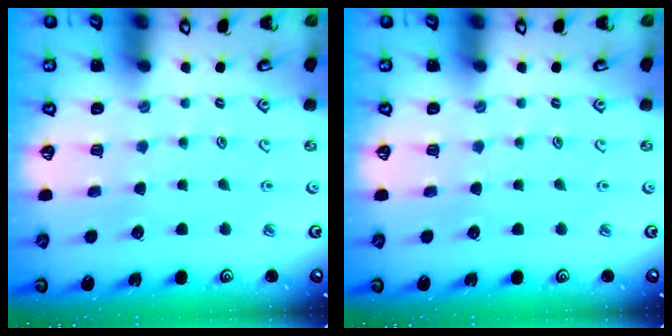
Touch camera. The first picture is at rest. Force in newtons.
{"total": 0.0}